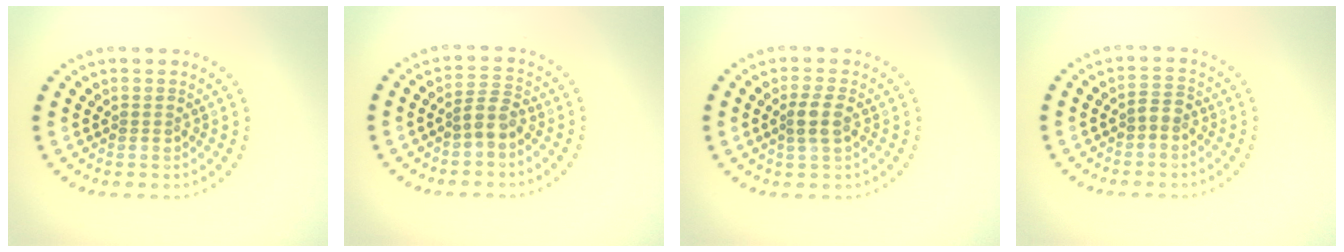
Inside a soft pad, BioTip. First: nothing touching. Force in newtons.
{"total": 2.1, "press": 1.8, "slide": 1.1}
{"total": 2.3, "press": 2.1, "slide": 0.8}
{"total": 1.3, "press": 1.2, "slide": 0.5}